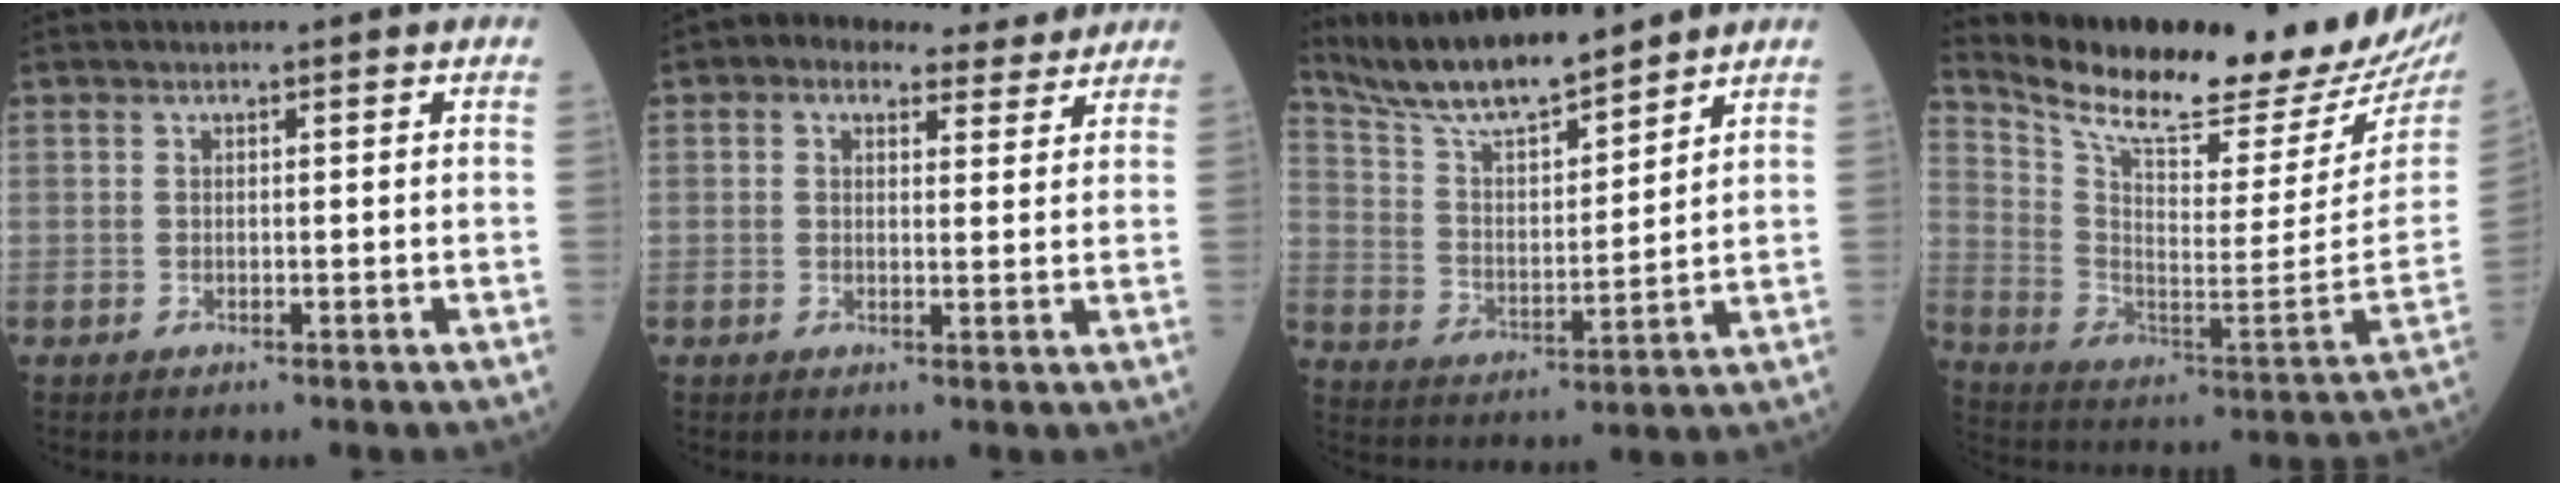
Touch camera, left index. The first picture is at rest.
{"total": 7.0, "force": [5.5, 3.4, 2.6], "torque": [-0.037, 0.027, 0.070]}
{"total": 13.7, "force": [12.5, 1.5, 5.6], "torque": [-0.110, 0.008, 0.231]}
{"total": 25.2, "force": [22.5, 1.9, 11.1], "torque": [-0.205, -0.086, 0.330]}